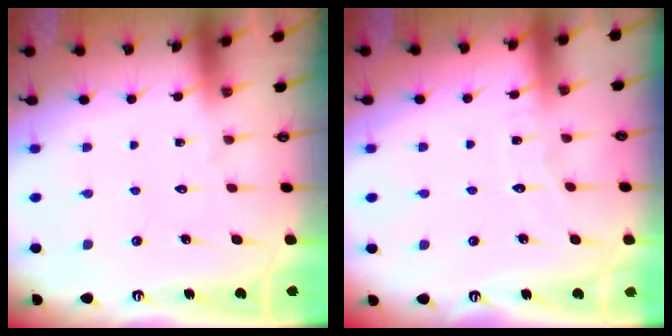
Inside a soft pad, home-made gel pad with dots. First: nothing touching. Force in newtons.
{"total": 3.7, "press": 3.7, "slide": 0.4}